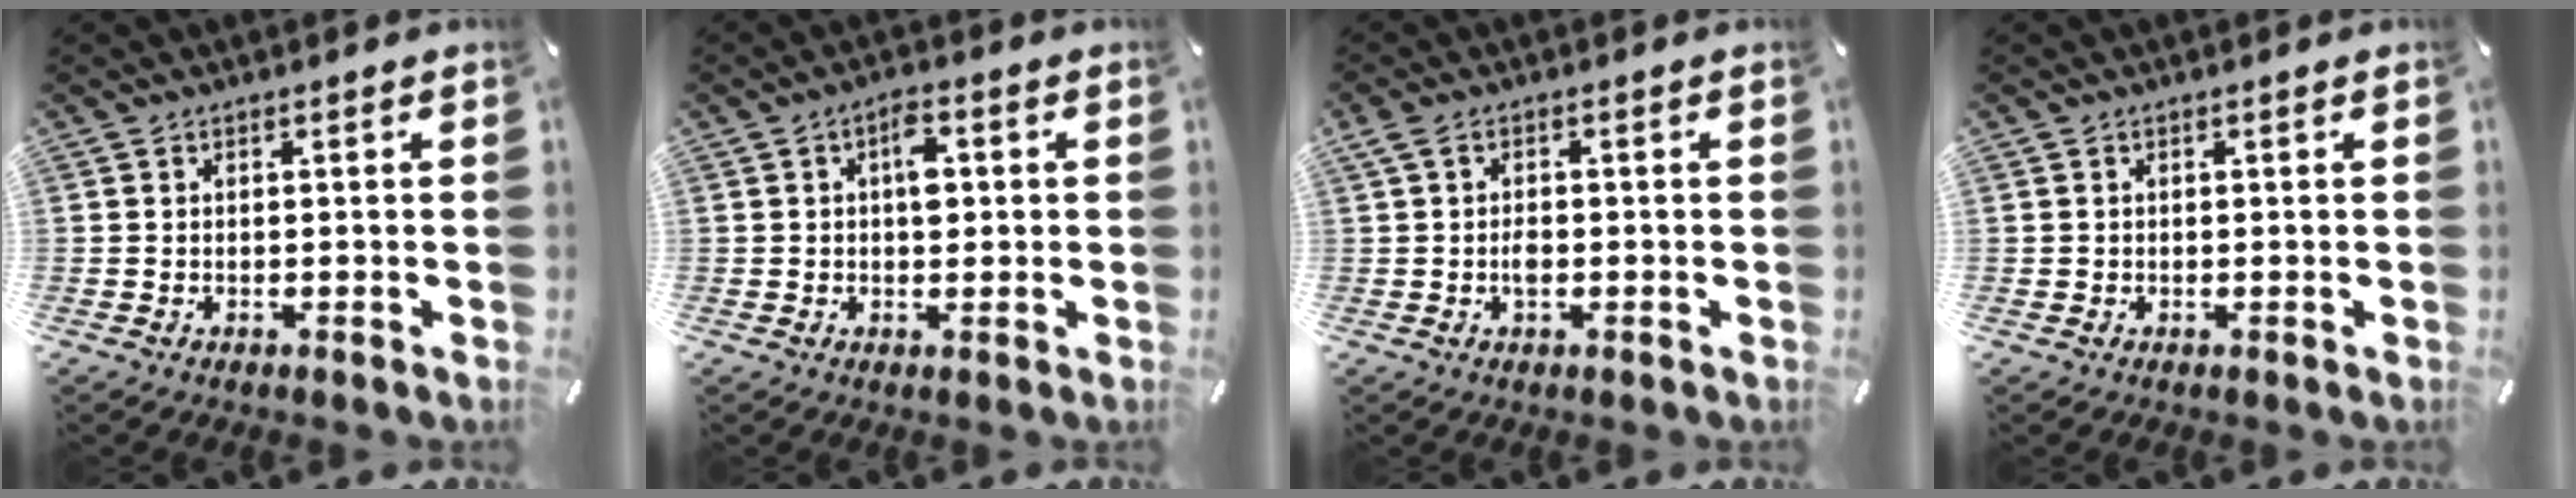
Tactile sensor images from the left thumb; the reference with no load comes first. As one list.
[{"total": 5.2, "force": [1.0, 2.9, 4.3], "torque": [-0.054, -0.003, 0.009]}, {"total": 3.0, "force": [-0.4, 1.6, 2.6], "torque": [-0.047, 0.005, -0.008]}, {"total": 0.6, "force": [0.2, 0.5, -0.2], "torque": [0.006, 0.005, 0.004]}]